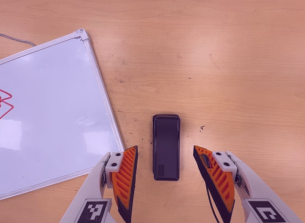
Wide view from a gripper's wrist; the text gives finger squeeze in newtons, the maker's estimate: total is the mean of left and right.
{"total": 0.0}